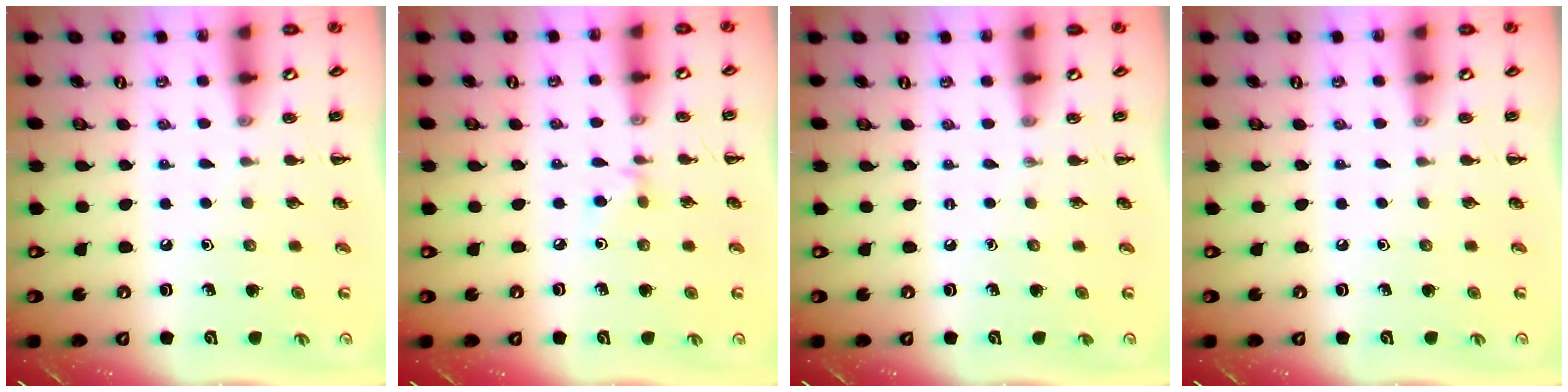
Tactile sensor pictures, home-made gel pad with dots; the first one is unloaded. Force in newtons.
{"total": 3.4, "press": 3.2, "slide": 1.2}
{"total": 0.0}
{"total": 0.0}